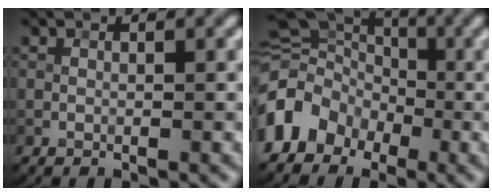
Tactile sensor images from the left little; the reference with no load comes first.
{"total": 6.8, "force": [-3.1, 5.2, 2.9], "torque": [-0.039, 0.017, -0.073]}